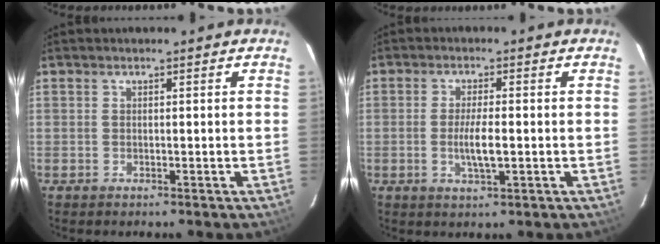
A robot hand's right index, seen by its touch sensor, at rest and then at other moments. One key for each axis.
{"total": 4.6, "fx": -0.8, "fy": 0.8, "fz": 4.5, "tx": -0.085, "ty": -0.005, "tz": -0.012}